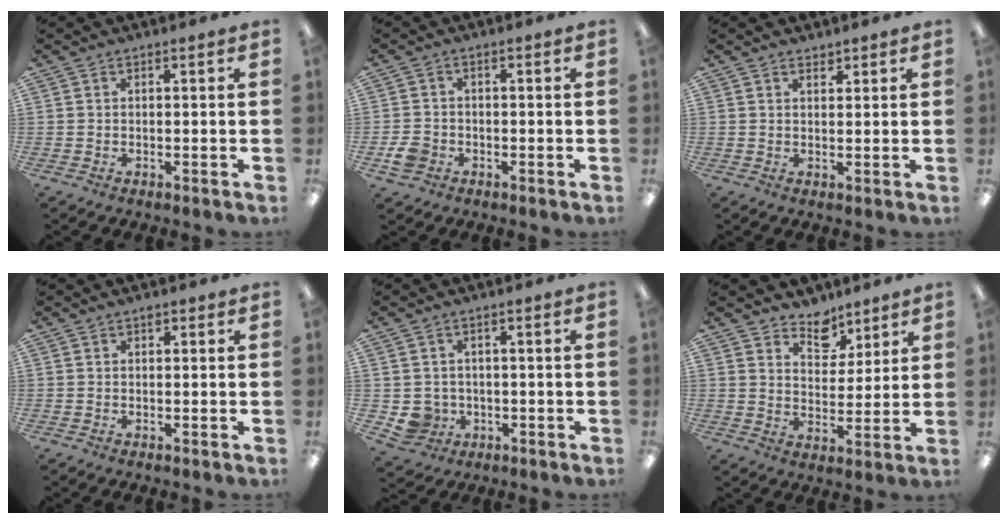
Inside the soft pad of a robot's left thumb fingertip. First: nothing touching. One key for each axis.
{"total": 4.0, "fx": -1.6, "fy": 3.3, "fz": 1.6, "tx": -0.029, "ty": 0.001, "tz": -0.032}
{"total": 1.8, "fx": 1.5, "fy": 0.8, "fz": 0.4, "tx": -0.001, "ty": -0.006, "tz": 0.027}
{"total": 0.9, "fx": 0.6, "fy": 0.6, "fz": 0.4, "tx": 0.000, "ty": -0.002, "tz": 0.010}
{"total": 4.5, "fx": -0.4, "fy": 4.4, "fz": 0.8, "tx": -0.021, "ty": 0.006, "tz": -0.005}
{"total": 7.4, "fx": 6.0, "fy": 4.2, "fz": 1.0, "tx": -0.011, "ty": -0.046, "tz": 0.108}